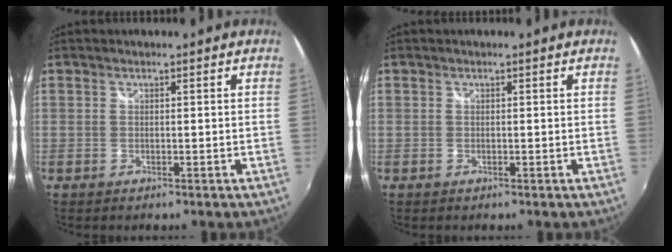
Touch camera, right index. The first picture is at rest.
{"total": 0.0}